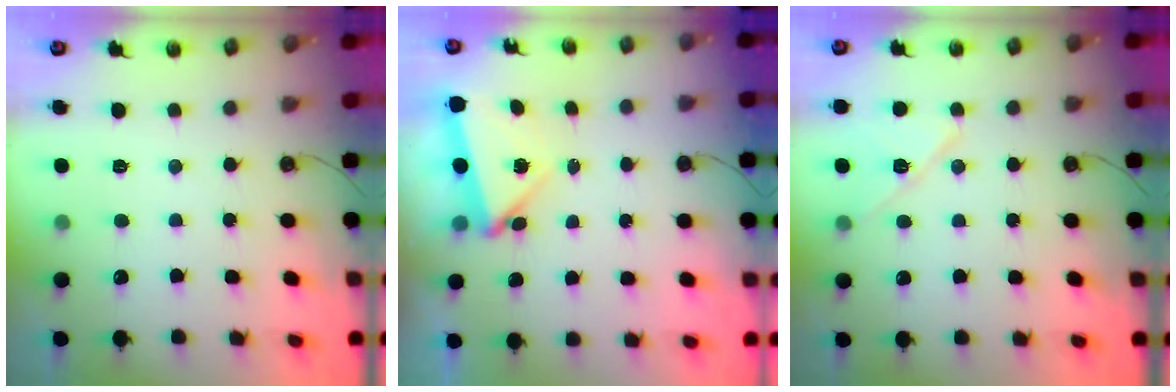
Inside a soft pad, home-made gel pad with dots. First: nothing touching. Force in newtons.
{"total": 5.4, "press": 5.3, "slide": 0.8}
{"total": 9.3, "press": 8.9, "slide": 2.7}